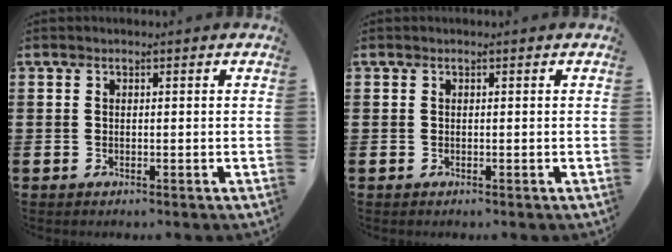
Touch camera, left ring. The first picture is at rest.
{"total": 0.0}